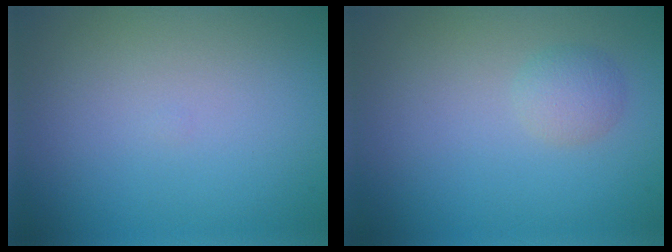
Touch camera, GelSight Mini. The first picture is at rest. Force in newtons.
{"total": 1.6, "press": 1.6, "slide": 0.0}